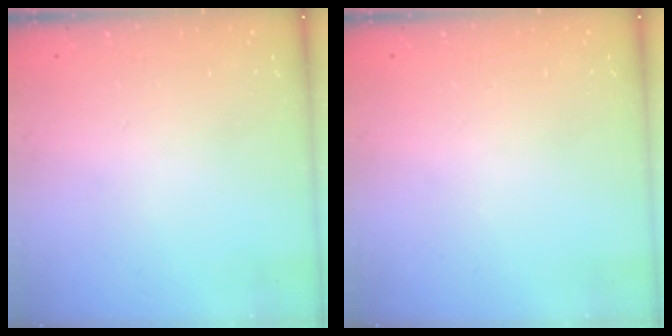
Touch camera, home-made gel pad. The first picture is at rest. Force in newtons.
{"total": 0.0}